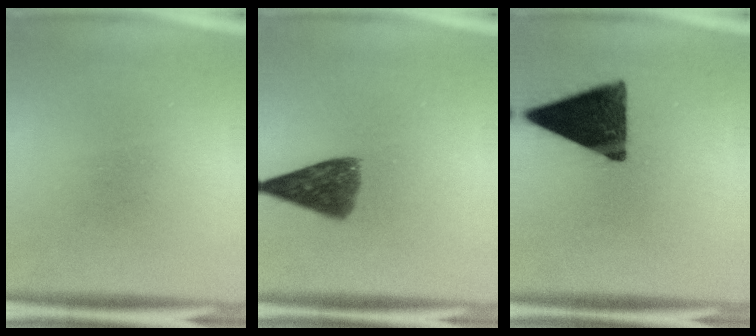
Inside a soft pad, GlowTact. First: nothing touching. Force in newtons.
{"total": 7.6}
{"total": 14.8}